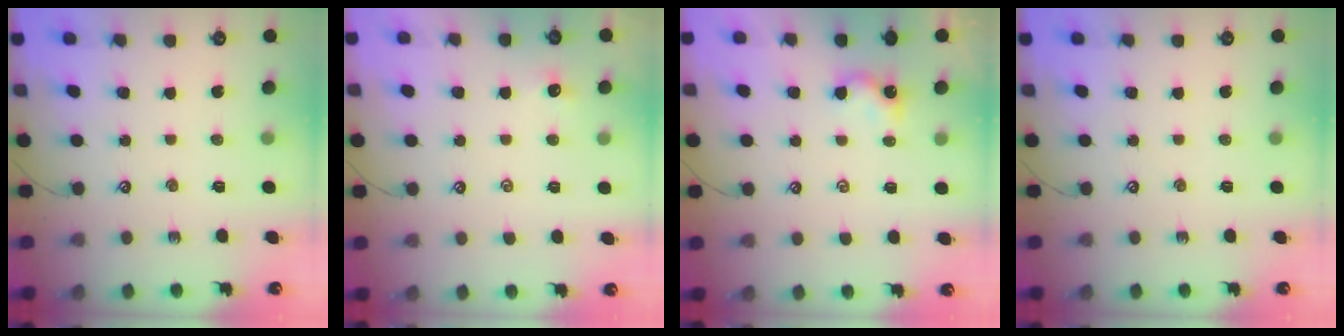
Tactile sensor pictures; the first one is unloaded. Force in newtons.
{"total": 1.0, "press": 0.9, "slide": 0.5}
{"total": 0.8, "press": 0.7, "slide": 0.4}
{"total": 0.0}